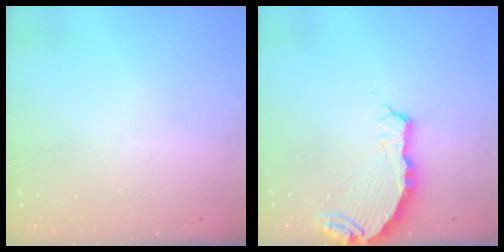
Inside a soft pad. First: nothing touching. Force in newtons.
{"total": 5.5, "press": 5.4, "slide": 0.6}